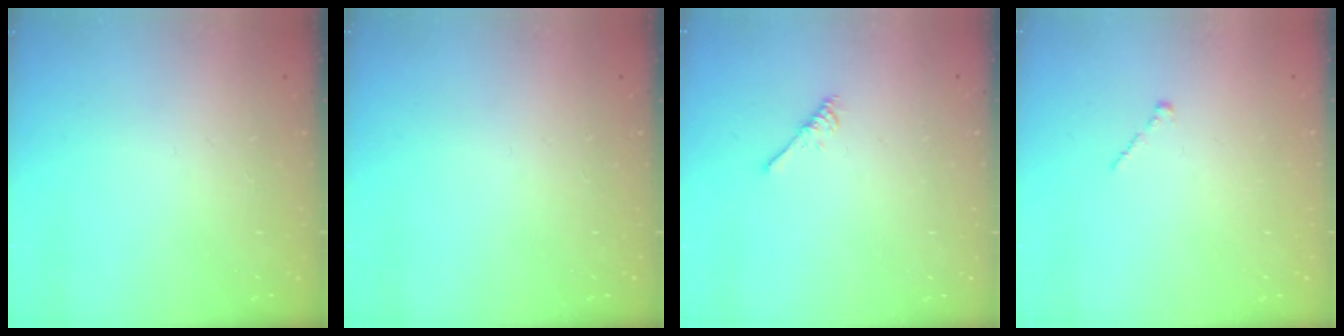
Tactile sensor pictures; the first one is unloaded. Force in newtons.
{"total": 0.0}
{"total": 2.7, "press": 2.7, "slide": 0.5}
{"total": 1.0, "press": 0.8, "slide": 0.5}